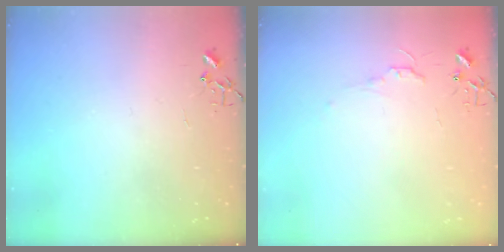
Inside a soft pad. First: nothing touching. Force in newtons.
{"total": 4.9, "press": 4.8, "slide": 0.7}